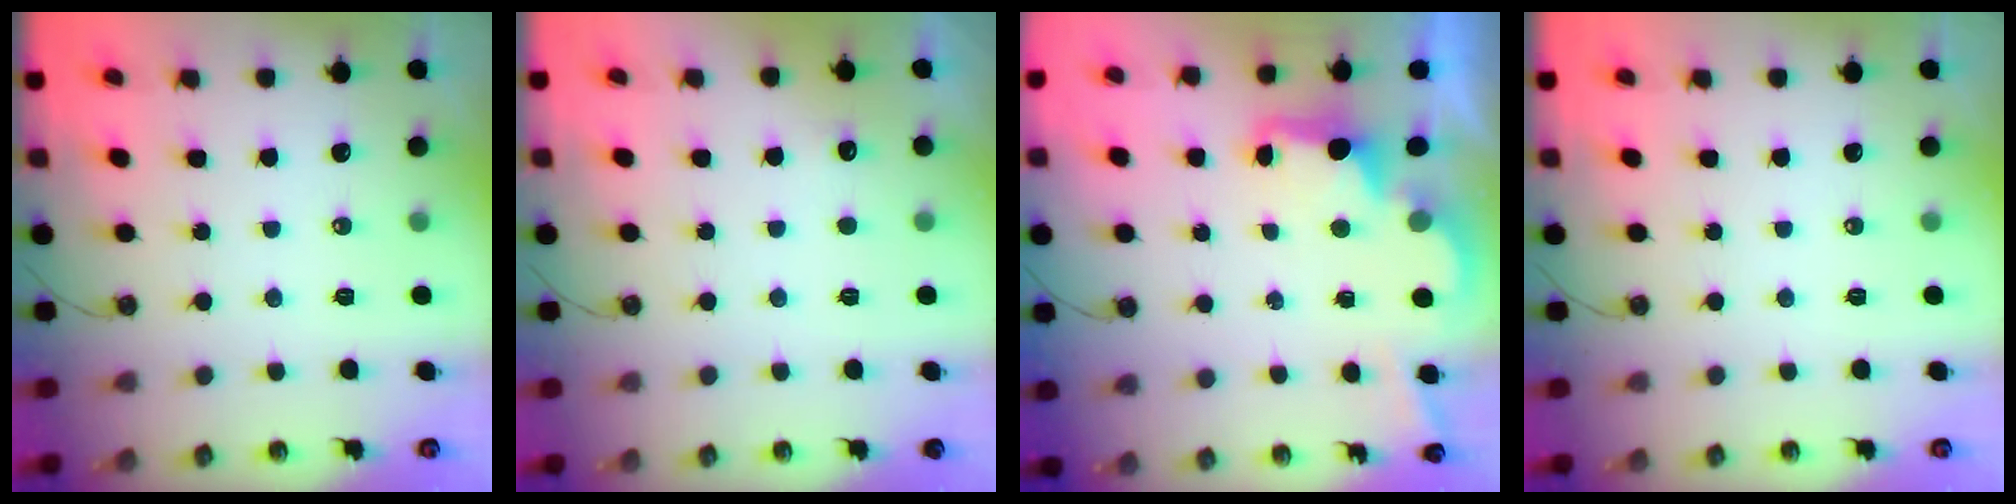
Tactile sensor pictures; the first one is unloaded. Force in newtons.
{"total": 1.5, "press": 1.2, "slide": 0.9}
{"total": 2.7, "press": 2.5, "slide": 0.8}
{"total": 0.0}